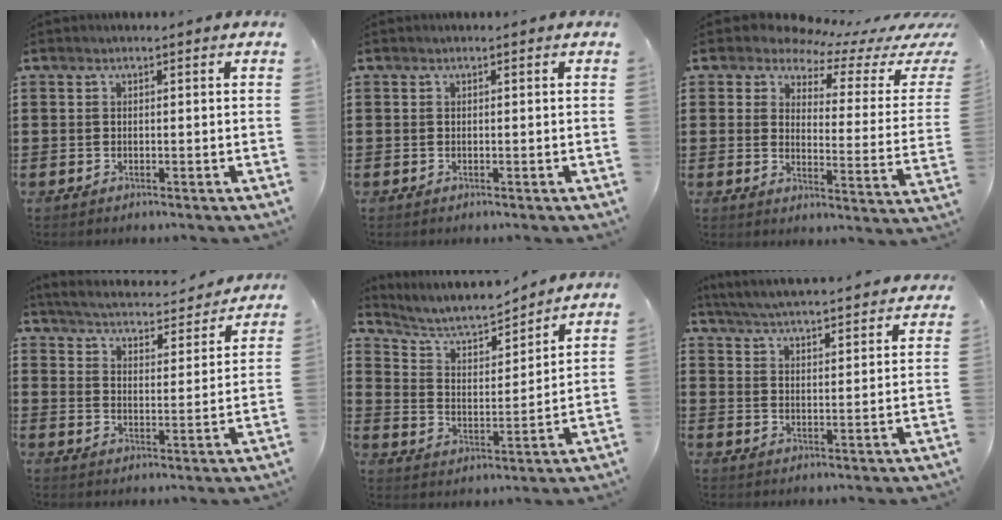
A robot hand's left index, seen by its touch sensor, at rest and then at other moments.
{"total": 0.0}
{"total": 5.5, "force": [4.8, 2.0, 1.8], "torque": [-0.050, -0.035, 0.079]}
{"total": 4.1, "force": [4.0, -0.2, 0.4], "torque": [-0.033, -0.036, 0.063]}
{"total": 6.2, "force": [5.5, 1.3, 2.4], "torque": [-0.073, -0.034, 0.090]}
{"total": 5.4, "force": [5.2, -0.8, 0.9], "torque": [-0.043, -0.040, 0.087]}